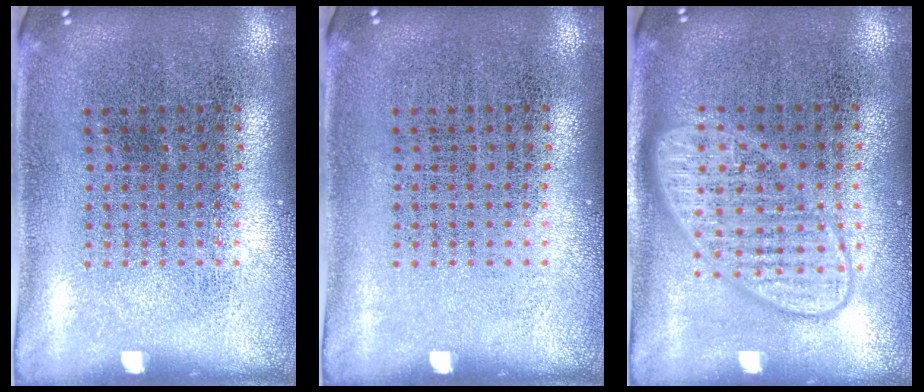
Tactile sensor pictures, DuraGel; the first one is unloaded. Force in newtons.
{"total": 0.0}
{"total": 2.9, "press": 2.9, "slide": 0.5}